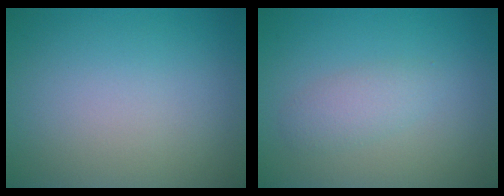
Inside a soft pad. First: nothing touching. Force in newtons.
{"total": 1.9, "press": 1.9, "slide": 0.0}